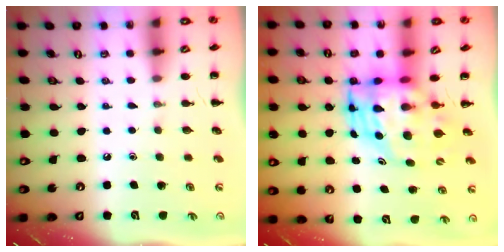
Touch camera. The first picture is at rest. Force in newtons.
{"total": 6.9, "press": 6.6, "slide": 1.9}